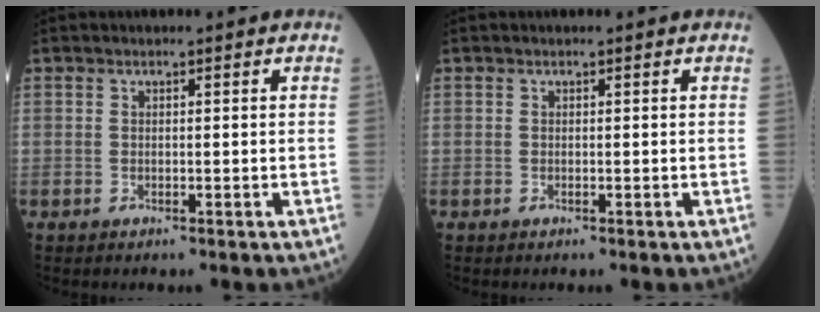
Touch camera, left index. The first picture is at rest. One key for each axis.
{"total": 0.0}